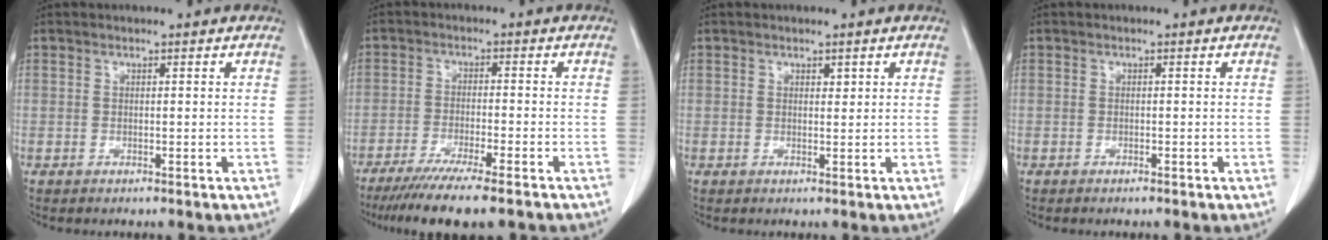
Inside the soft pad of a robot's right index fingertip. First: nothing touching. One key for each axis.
{"total": 11.2, "fx": -8.8, "fy": 0.3, "fz": 6.9, "tx": -0.098, "ty": -0.026, "tz": -0.137}
{"total": 0.7, "fx": 0.4, "fy": 0.4, "fz": 0.4, "tx": -0.003, "ty": -0.004, "tz": 0.006}
{"total": 0.6, "fx": -0.5, "fy": 0.0, "fz": 0.3, "tx": -0.010, "ty": -0.002, "tz": -0.008}